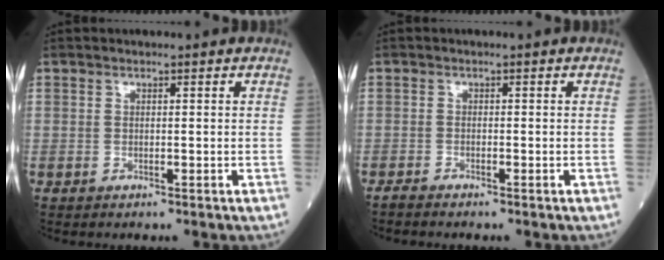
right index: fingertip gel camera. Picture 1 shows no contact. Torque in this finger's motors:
{"motor_torque": [-0.03, 0.02, -0.03, 0.01]}